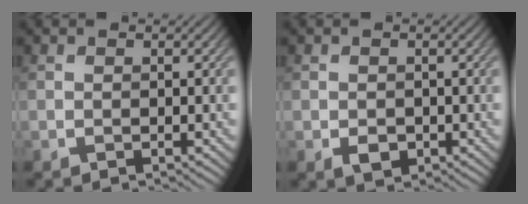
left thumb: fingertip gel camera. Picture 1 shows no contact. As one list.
[{"total": 1.8, "force": [-0.6, 1.3, 1.0], "torque": [-0.021, -0.011, -0.010]}]